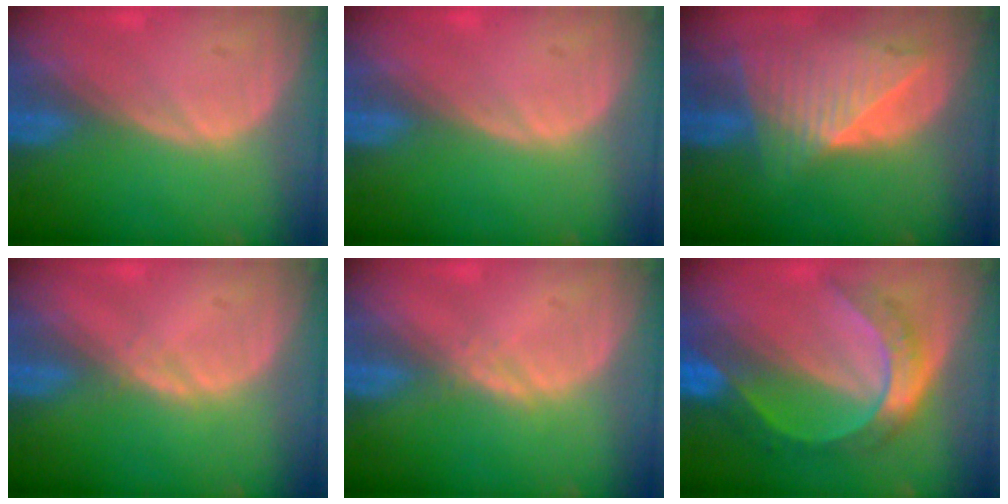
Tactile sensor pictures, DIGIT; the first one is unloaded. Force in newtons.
{"total": 0.0}
{"total": 9.1, "press": 8.1, "slide": 4.0}
{"total": 0.6, "press": 0.6, "slide": 0.1}
{"total": 1.1, "press": 1.1, "slide": 0.1}
{"total": 8.2, "press": 8.1, "slide": 0.8}